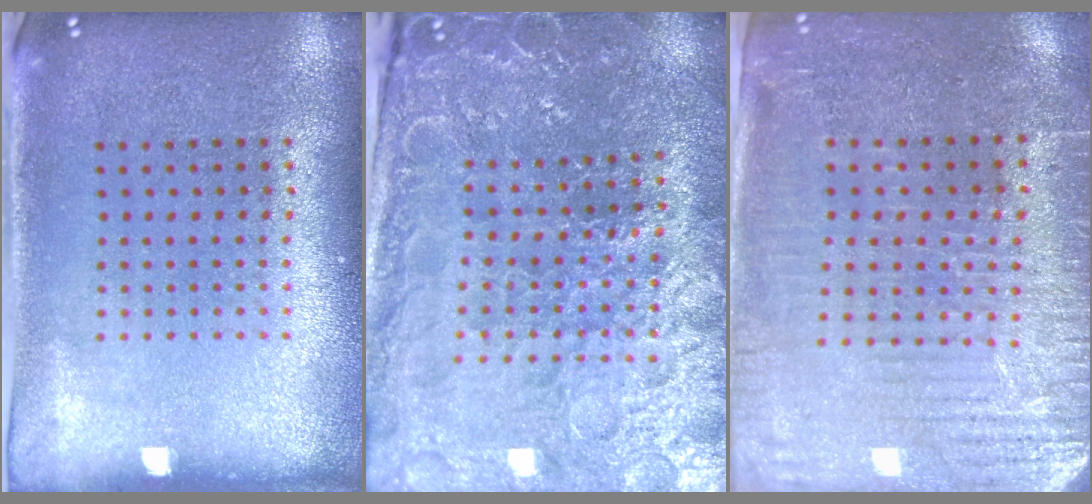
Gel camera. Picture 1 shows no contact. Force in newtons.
{"total": 4.2, "press": 4.1, "slide": 0.9}
{"total": 3.6, "press": 3.4, "slide": 1.3}